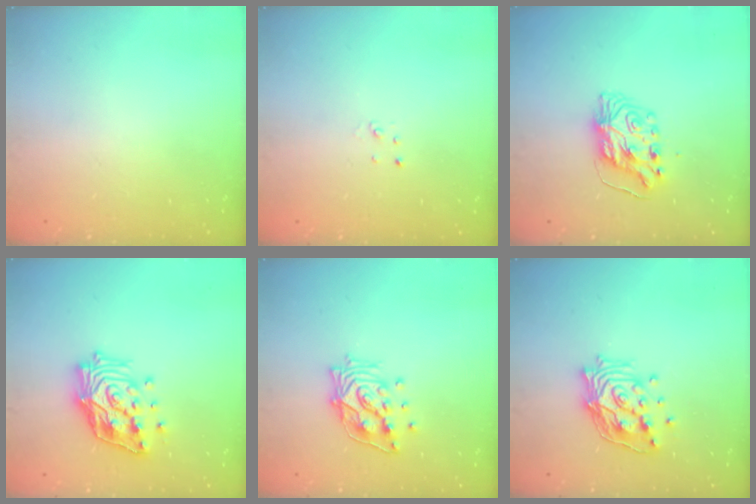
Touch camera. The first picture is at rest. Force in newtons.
{"total": 2.0, "press": 2.0, "slide": 0.2}
{"total": 9.3, "press": 9.3, "slide": 0.9}
{"total": 16.6, "press": 16.4, "slide": 2.7}
{"total": 14.1, "press": 14.0, "slide": 1.8}
{"total": 14.8, "press": 14.6, "slide": 2.2}